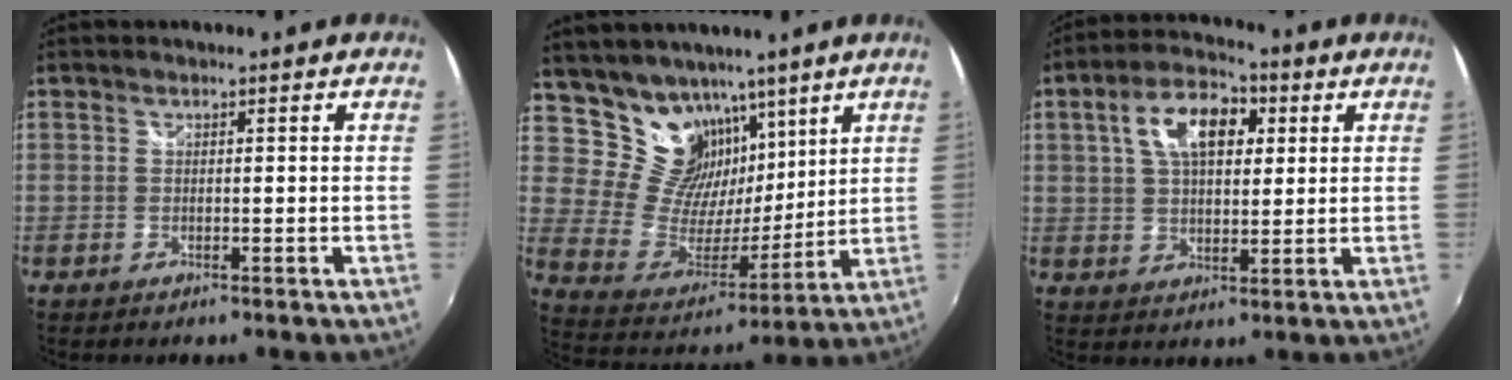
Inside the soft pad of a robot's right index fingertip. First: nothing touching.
{"total": 14.8, "force": [10.0, 9.4, 5.6], "torque": [-0.112, 0.006, 0.195]}
{"total": 11.2, "force": [3.7, 6.2, 8.6], "torque": [-0.152, 0.030, 0.059]}